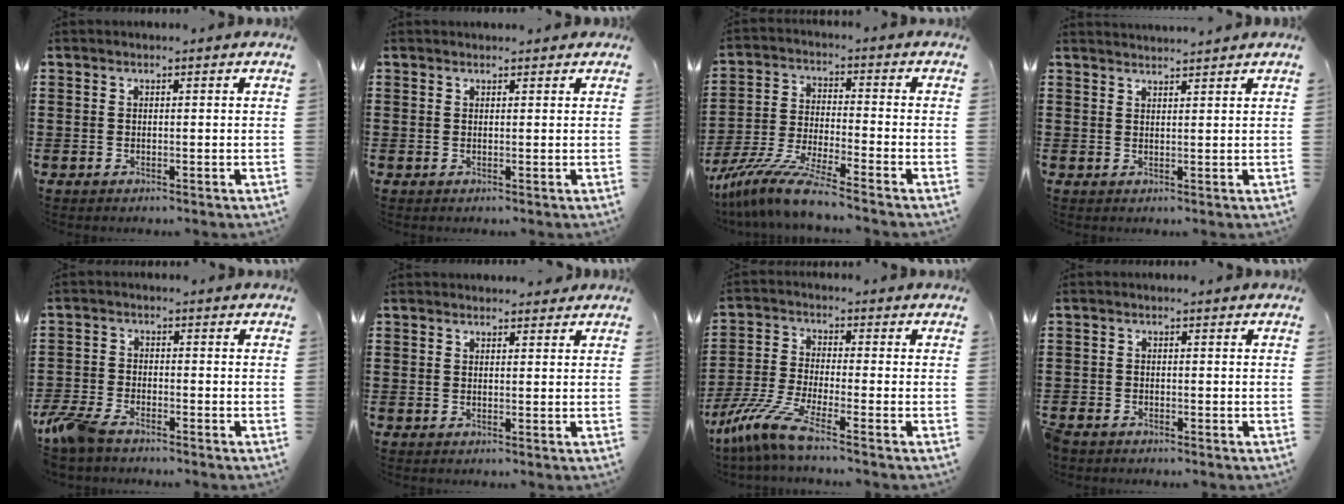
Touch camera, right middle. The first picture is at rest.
{"total": 0.8, "force": [0.7, 0.5, 0.0], "torque": [0.006, -0.001, 0.011]}
{"total": 9.1, "force": [-8.1, 0.0, 4.1], "torque": [-0.088, -0.004, -0.160]}
{"total": 1.8, "force": [1.8, -0.2, 0.1], "torque": [-0.005, 0.003, 0.035]}
{"total": 5.0, "force": [-4.1, 1.5, 2.5], "torque": [-0.081, -0.008, -0.089]}
{"total": 1.3, "force": [1.2, 0.6, 0.1], "torque": [0.004, 0.001, 0.021]}
{"total": 7.8, "force": [-5.8, 0.8, 5.2], "torque": [-0.132, -0.020, -0.119]}
{"total": 1.2, "force": [-1.2, 0.4, 0.2], "torque": [-0.016, -0.003, -0.026]}